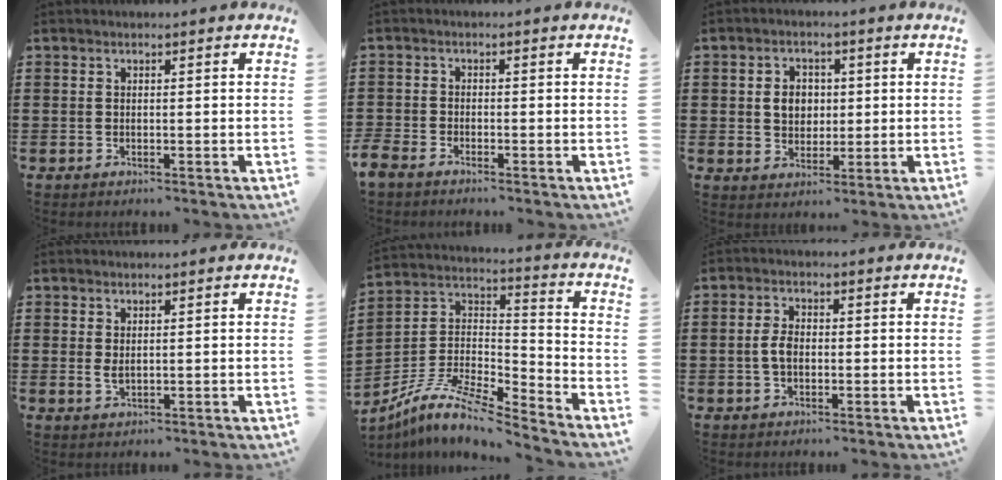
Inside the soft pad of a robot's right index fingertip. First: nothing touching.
{"total": 1.9, "force": [-1.9, 0.1, -0.1], "torque": [-0.010, -0.002, -0.042]}
{"total": 4.2, "force": [0.3, 3.5, 2.3], "torque": [-0.047, 0.009, -0.001]}
{"total": 1.4, "force": [0.4, 0.6, 1.2], "torque": [-0.025, 0.002, 0.008]}
{"total": 9.5, "force": [-8.4, 1.4, 4.4], "torque": [-0.100, 0.004, -0.174]}
{"total": 3.0, "force": [-0.4, 1.6, 2.5], "torque": [-0.055, 0.002, -0.010]}